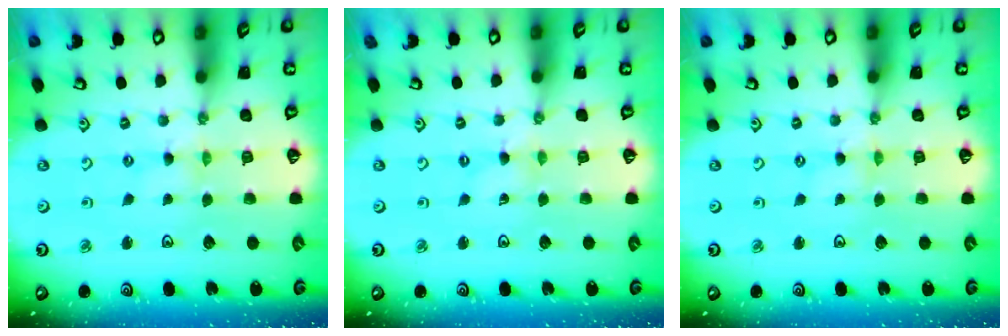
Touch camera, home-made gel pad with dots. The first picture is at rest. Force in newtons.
{"total": 0.0}
{"total": 0.7, "press": 0.7, "slide": 0.2}